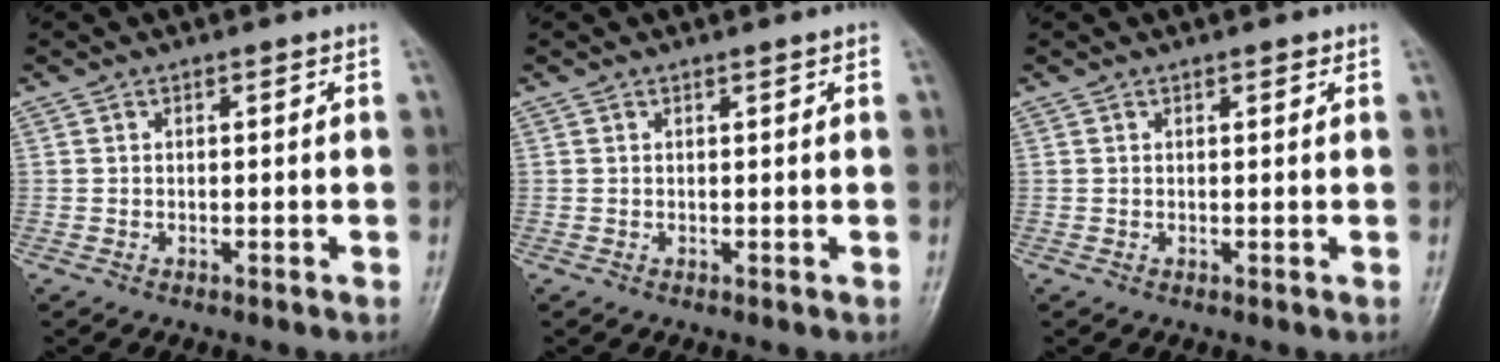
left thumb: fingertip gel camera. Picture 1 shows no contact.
{"total": 0.8, "force": [0.5, 0.1, 0.7], "torque": [-0.010, 0.000, 0.004]}
{"total": 0.9, "force": [0.6, 0.3, 0.6], "torque": [-0.008, -0.001, 0.007]}